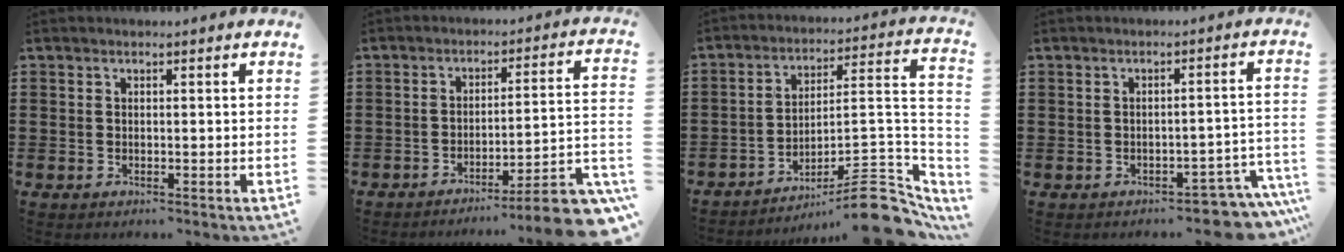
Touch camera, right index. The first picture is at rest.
{"total": 7.5, "force": [-5.8, 0.1, 4.8], "torque": [-0.071, -0.008, -0.113]}
{"total": 11.1, "force": [-8.4, 1.8, 7.0], "torque": [-0.090, 0.019, -0.158]}
{"total": 3.9, "force": [-3.7, 0.8, 1.3], "torque": [-0.022, 0.002, -0.072]}